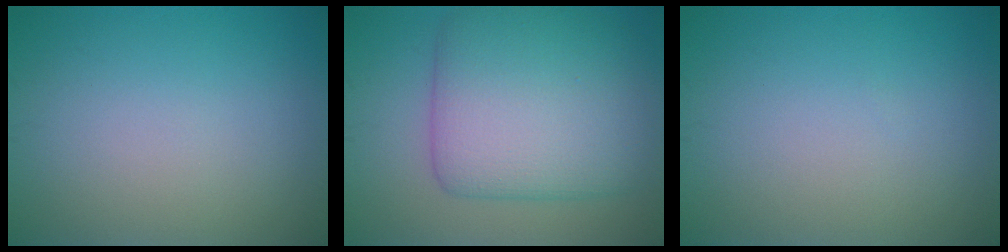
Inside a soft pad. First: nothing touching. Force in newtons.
{"total": 9.3, "press": 9.3, "slide": 0.1}
{"total": 0.0}